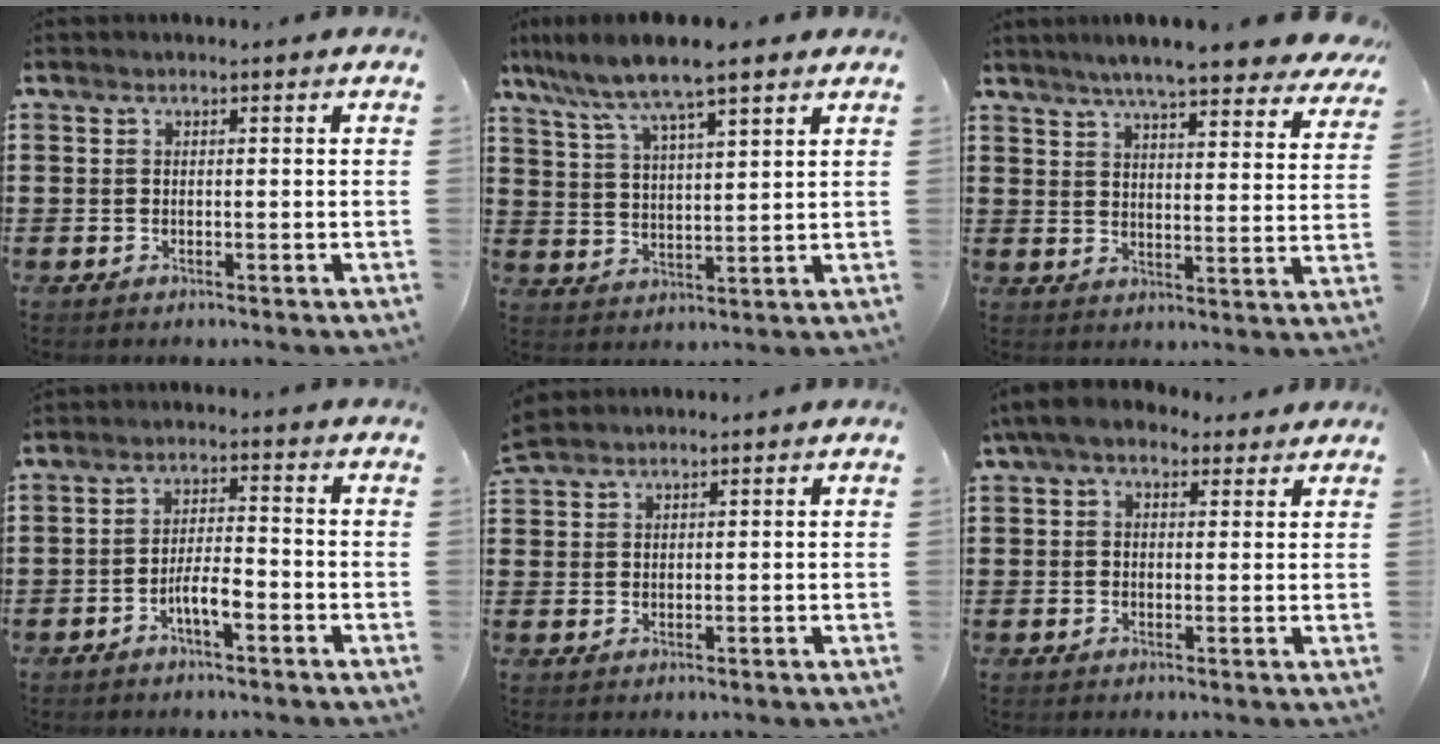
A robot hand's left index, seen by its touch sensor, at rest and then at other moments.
{"total": 7.3, "force": [5.8, 0.6, 4.3], "torque": [-0.105, -0.021, 0.098]}
{"total": 6.9, "force": [6.1, -0.2, 3.2], "torque": [-0.076, -0.032, 0.104]}
{"total": 4.6, "force": [-2.1, 1.2, 4.0], "torque": [-0.081, 0.002, -0.043]}
{"total": 2.4, "force": [2.3, 0.7, 0.3], "torque": [-0.012, 0.001, 0.046]}
{"total": 4.9, "force": [3.4, 2.4, 2.6], "torque": [-0.062, 0.005, 0.062]}